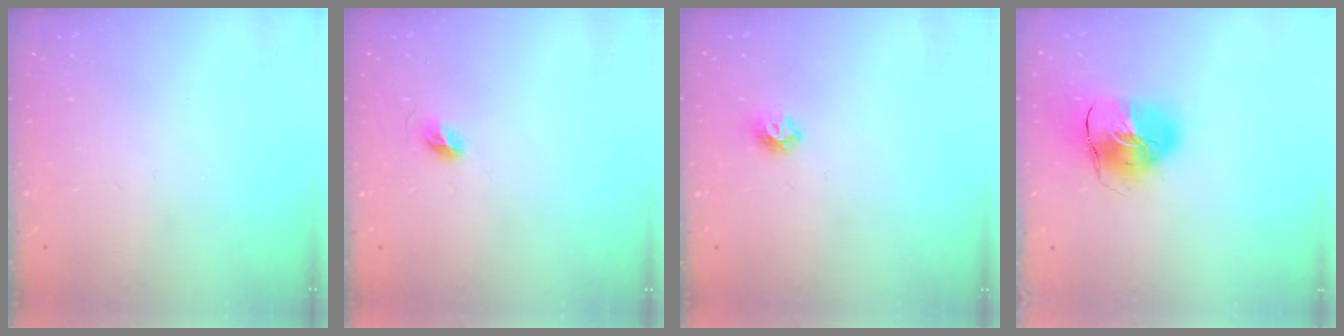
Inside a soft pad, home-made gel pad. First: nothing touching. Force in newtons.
{"total": 5.3, "press": 5.2, "slide": 1.0}
{"total": 6.8, "press": 6.8, "slide": 0.7}
{"total": 13.9, "press": 13.8, "slide": 2.1}